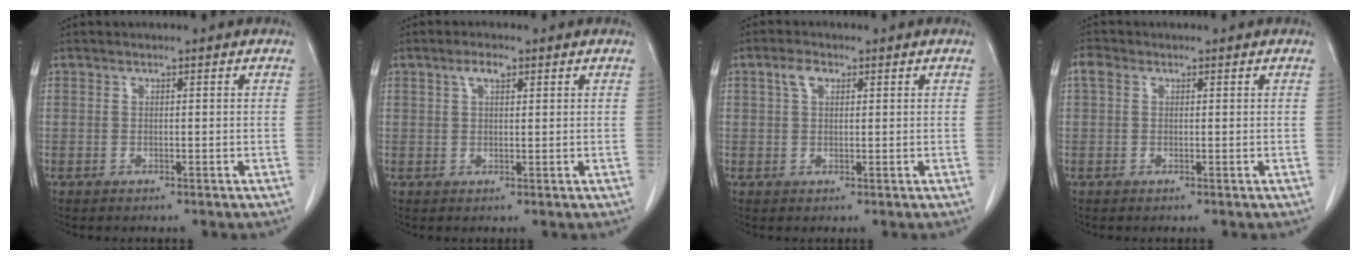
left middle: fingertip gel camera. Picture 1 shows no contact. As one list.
[{"total": 2.3, "force": [1.3, 0.9, 1.7], "torque": [-0.037, 0.007, 0.024]}, {"total": 2.5, "force": [1.1, 1.4, 1.7], "torque": [-0.037, 0.012, 0.023]}, {"total": 1.8, "force": [0.7, 1.3, 1.0], "torque": [-0.024, 0.015, 0.011]}]